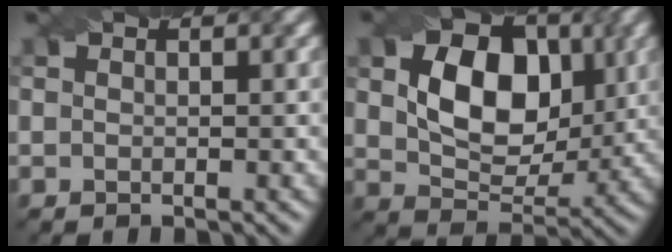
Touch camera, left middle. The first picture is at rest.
{"total": 9.2, "force": [1.8, 6.4, 6.4], "torque": [-0.122, -0.003, 0.032]}